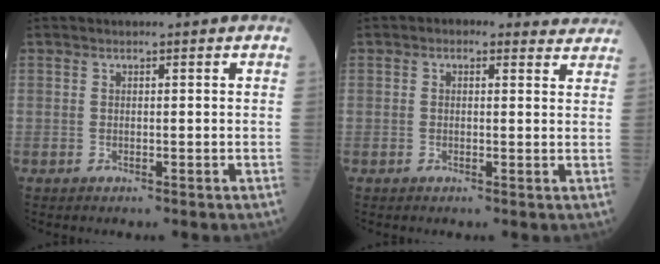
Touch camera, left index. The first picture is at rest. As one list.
[{"total": 5.1, "force": [3.9, 2.8, 1.6], "torque": [-0.003, 0.016, 0.027]}]